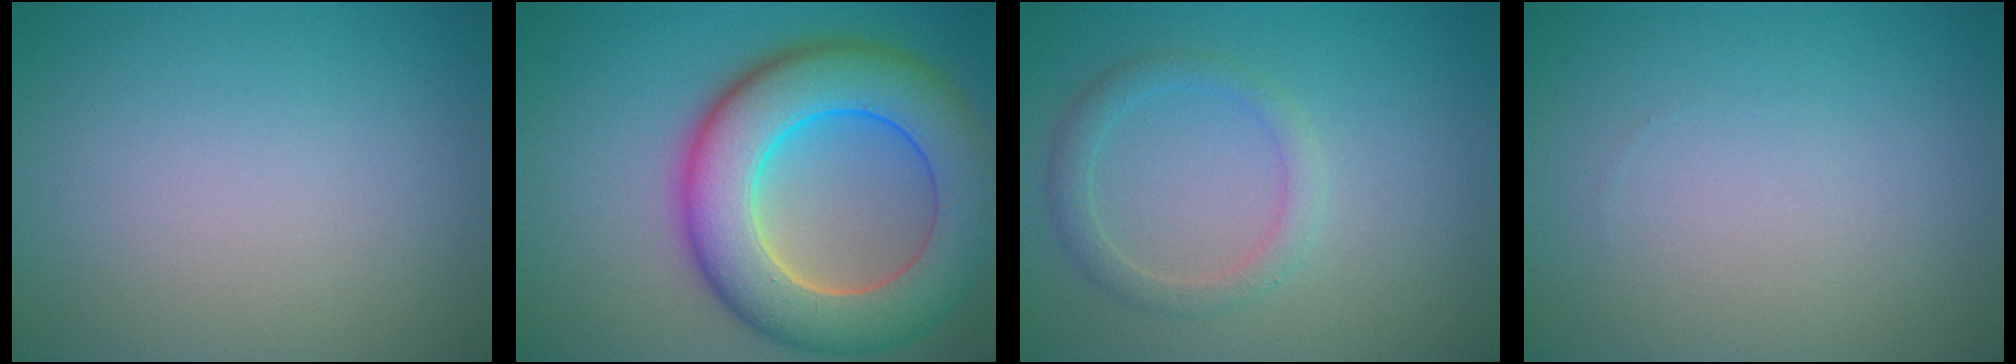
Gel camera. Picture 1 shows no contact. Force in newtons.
{"total": 11.1, "press": 11.1, "slide": 0.6}
{"total": 2.1, "press": 2.1, "slide": 0.1}
{"total": 0.0}